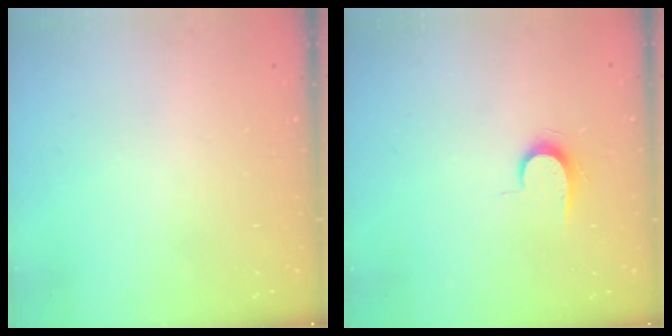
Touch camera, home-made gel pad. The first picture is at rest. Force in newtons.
{"total": 6.6, "press": 6.6, "slide": 0.7}